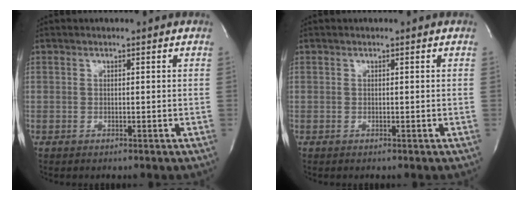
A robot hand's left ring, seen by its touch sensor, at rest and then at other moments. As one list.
[{"total": 0.0}]